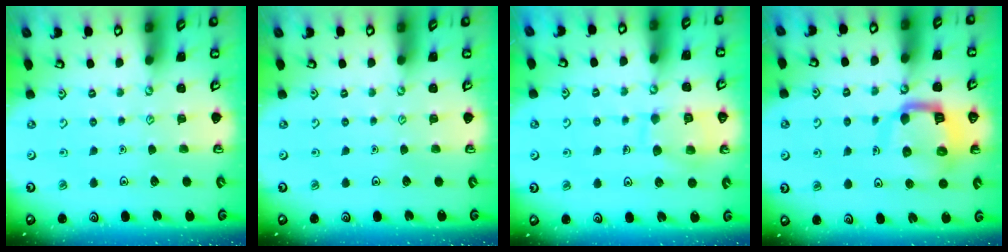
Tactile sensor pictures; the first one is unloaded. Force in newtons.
{"total": 0.0}
{"total": 11.3, "press": 11.3, "slide": 1.0}
{"total": 12.9, "press": 12.8, "slide": 1.4}